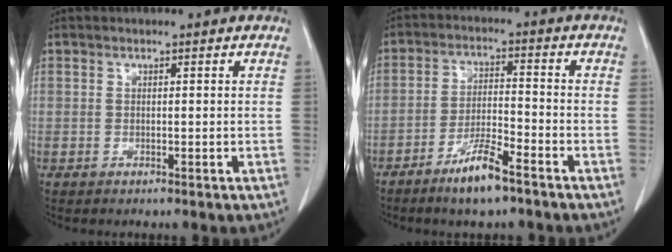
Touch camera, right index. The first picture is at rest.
{"total": 7.2, "force": [-5.0, 1.0, 5.1], "torque": [-0.102, -0.007, -0.090]}